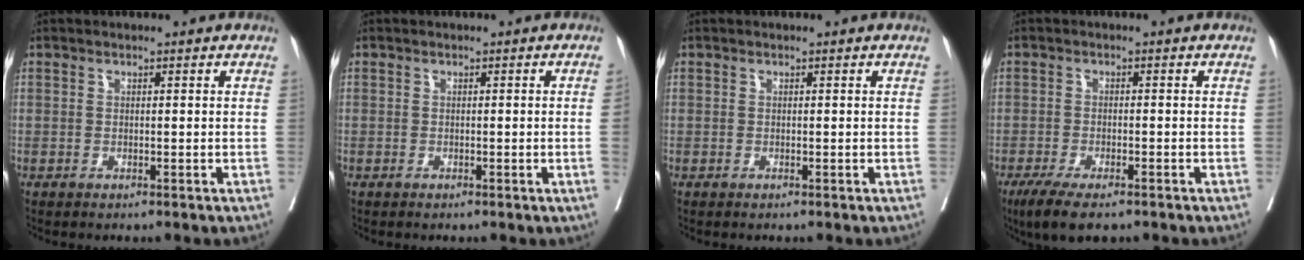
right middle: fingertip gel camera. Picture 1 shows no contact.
{"total": 0.9, "force": [-0.1, -0.3, 0.8], "torque": [-0.009, -0.001, 0.001]}
{"total": 0.0}
{"total": 6.9, "force": [-4.9, 1.9, 4.5], "torque": [-0.071, -0.014, -0.080]}